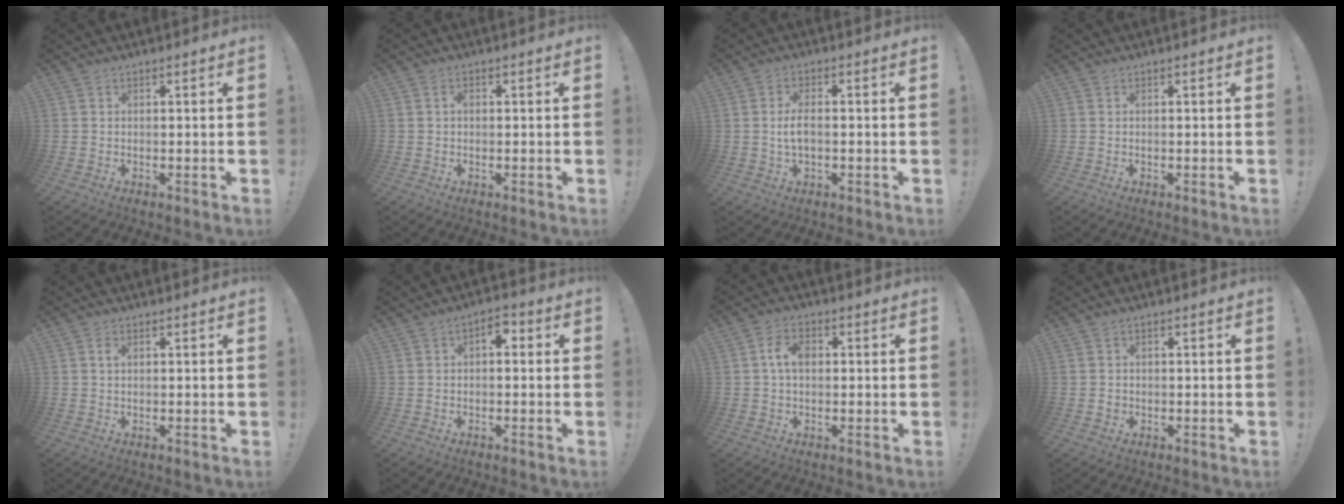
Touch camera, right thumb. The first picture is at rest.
{"total": 1.2, "force": [-0.1, 0.7, 0.9], "torque": [-0.019, 0.007, -0.003]}
{"total": 5.0, "force": [-0.4, 2.4, 4.4], "torque": [-0.075, 0.004, -0.009]}
{"total": 0.0}
{"total": 1.0, "force": [0.4, 0.4, 0.9], "torque": [-0.013, 0.000, 0.005]}
{"total": 3.5, "force": [0.0, 2.2, 2.7], "torque": [-0.042, 0.007, -0.004]}
{"total": 5.7, "force": [0.5, 3.6, 4.5], "torque": [-0.070, 0.009, 0.008]}
{"total": 1.2, "force": [-0.3, 1.2, 0.3], "torque": [-0.005, 0.002, -0.006]}